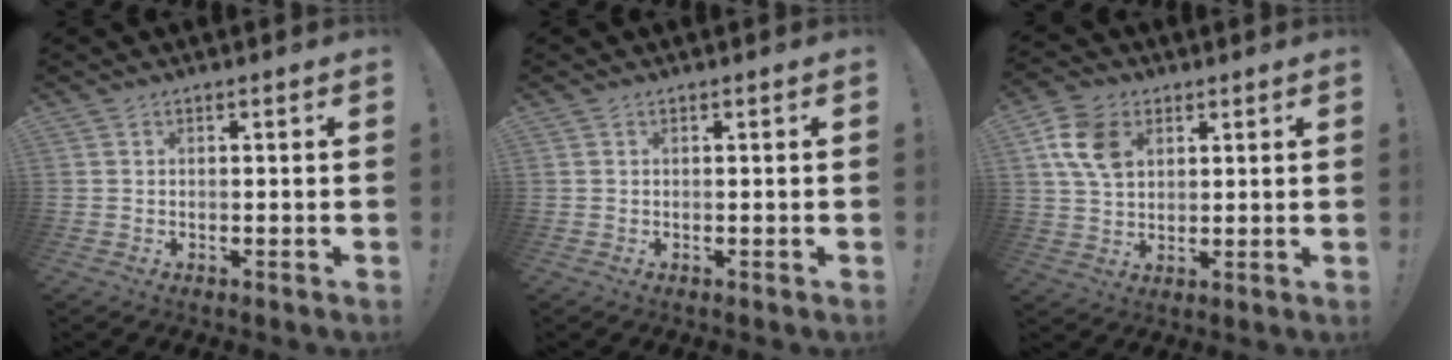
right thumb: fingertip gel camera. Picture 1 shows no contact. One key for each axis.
{"total": 0.0}
{"total": 11.6, "fx": 4.1, "fy": 8.4, "fz": 6.9, "tx": -0.124, "ty": 0.001, "tz": 0.078}